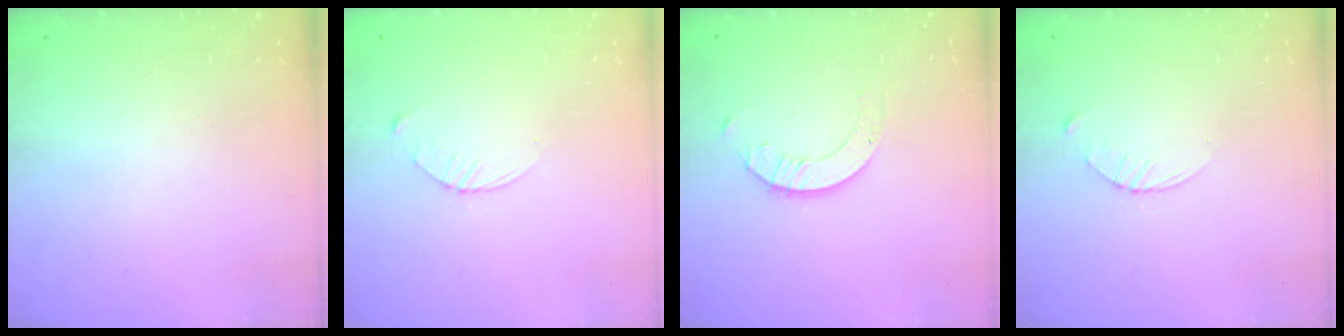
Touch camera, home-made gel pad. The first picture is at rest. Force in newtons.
{"total": 2.9, "press": 2.9, "slide": 0.4}
{"total": 2.1, "press": 2.1, "slide": 0.2}
{"total": 2.9, "press": 2.9, "slide": 0.4}